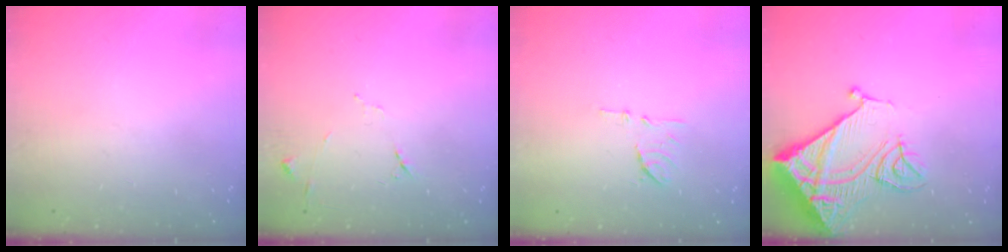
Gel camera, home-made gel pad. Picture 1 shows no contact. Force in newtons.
{"total": 7.1, "press": 7.1, "slide": 0.7}
{"total": 7.5, "press": 7.5, "slide": 0.8}
{"total": 18.4, "press": 18.3, "slide": 2.4}